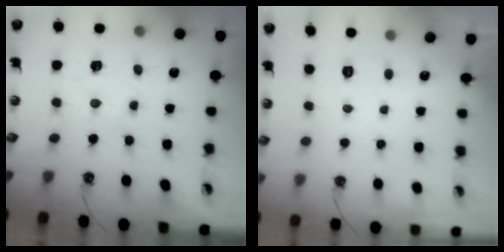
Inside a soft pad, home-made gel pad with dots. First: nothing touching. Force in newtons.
{"total": 0.0}